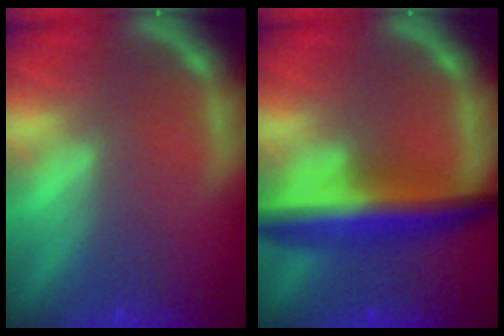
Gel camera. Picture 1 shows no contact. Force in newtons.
{"total": 7.5}